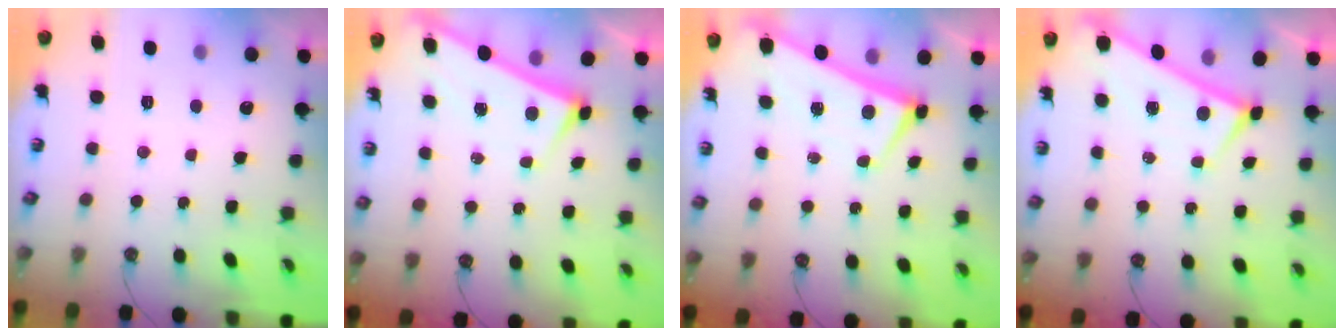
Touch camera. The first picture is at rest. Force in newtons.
{"total": 3.0, "press": 3.0, "slide": 0.2}
{"total": 1.0, "press": 0.9, "slide": 0.3}
{"total": 0.0}